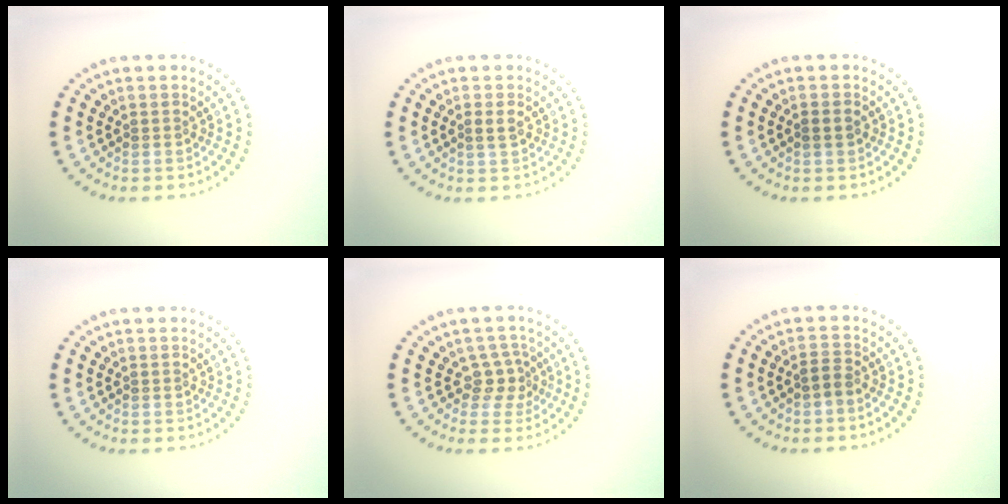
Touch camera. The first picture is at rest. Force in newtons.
{"total": 1.0, "press": 1.0, "slide": 0.1}
{"total": 1.1, "press": 1.1, "slide": 0.2}
{"total": 0.0}
{"total": 2.2, "press": 1.6, "slide": 1.5}
{"total": 1.4, "press": 1.2, "slide": 0.8}